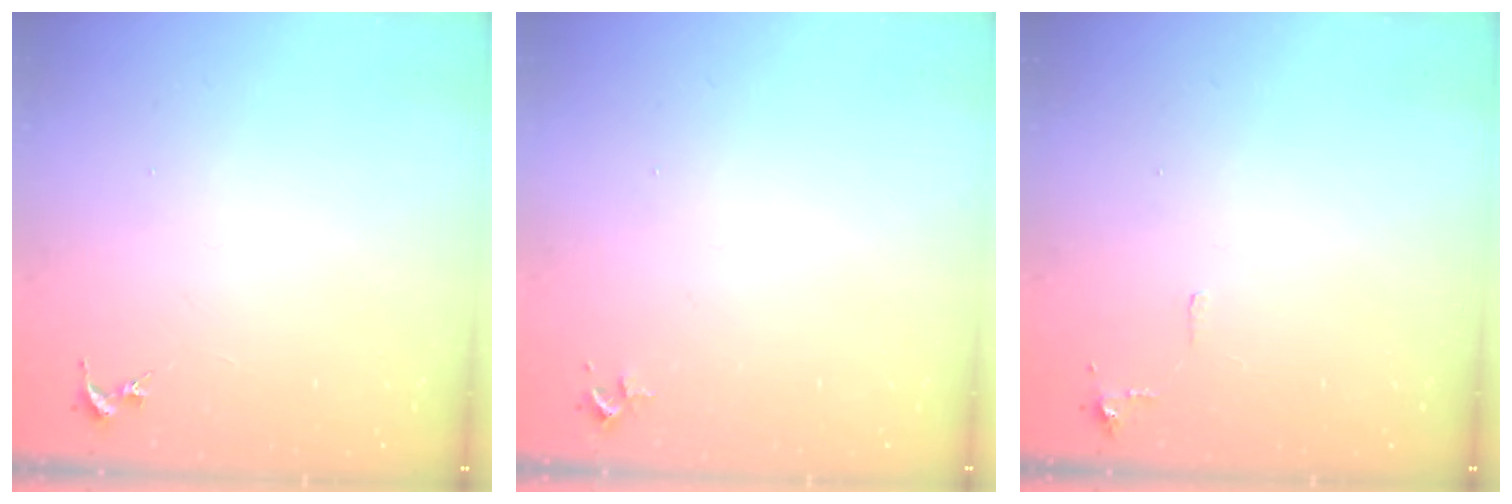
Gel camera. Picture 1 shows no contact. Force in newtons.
{"total": 2.4, "press": 2.4, "slide": 0.3}
{"total": 5.0, "press": 5.0, "slide": 0.8}